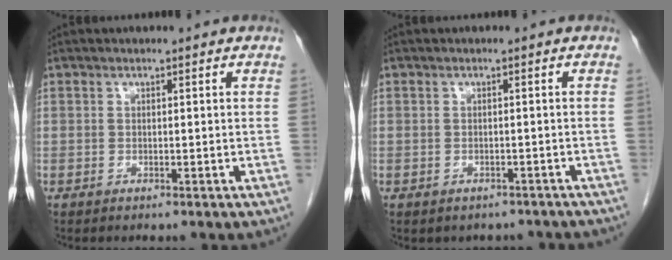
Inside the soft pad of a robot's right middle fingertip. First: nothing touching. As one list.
[{"total": 4.4, "force": [-3.7, 2.3, 0.7], "torque": [-0.005, 0.013, -0.040]}]